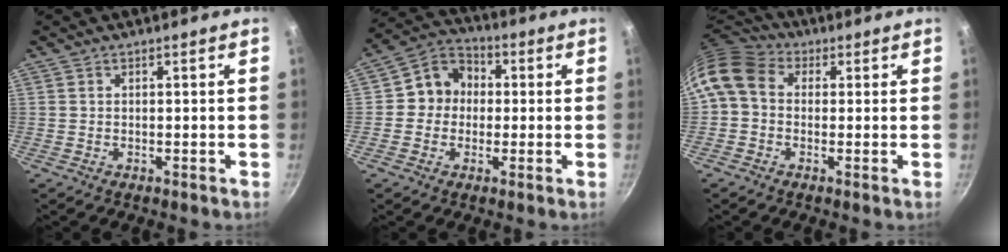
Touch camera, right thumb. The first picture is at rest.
{"total": 8.6, "force": [0.1, 7.8, 3.6], "torque": [-0.020, 0.024, -0.019]}
{"total": 9.9, "force": [1.1, 7.8, 5.9], "torque": [-0.105, 0.024, 0.000]}